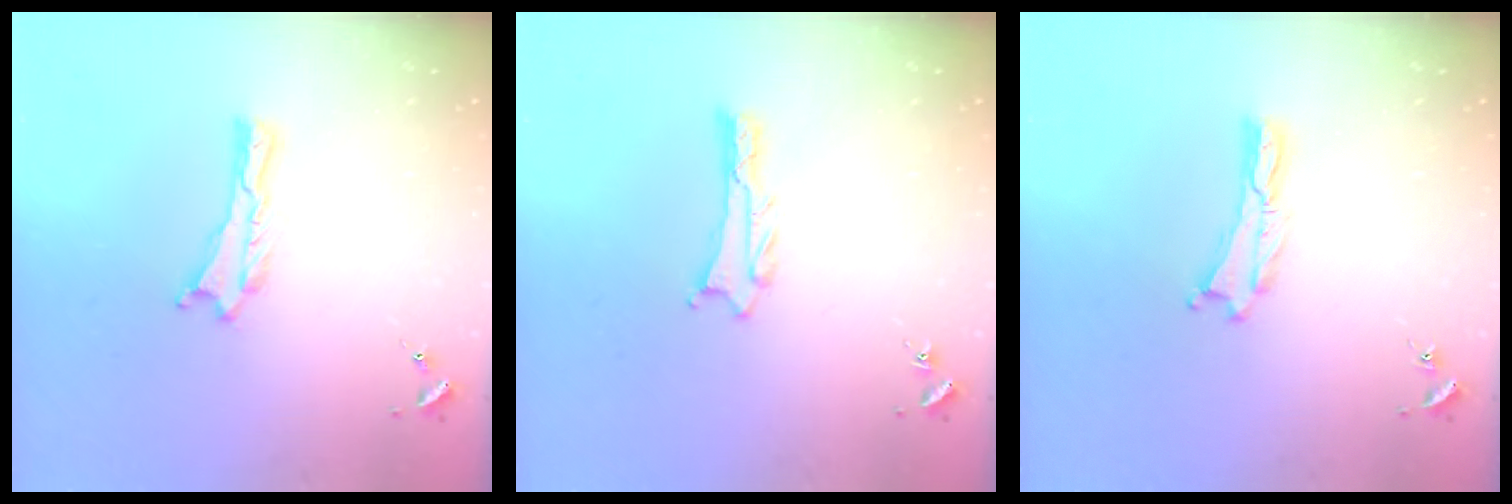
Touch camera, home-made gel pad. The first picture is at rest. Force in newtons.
{"total": 1.1, "press": 1.1, "slide": 0.1}
{"total": 0.0}